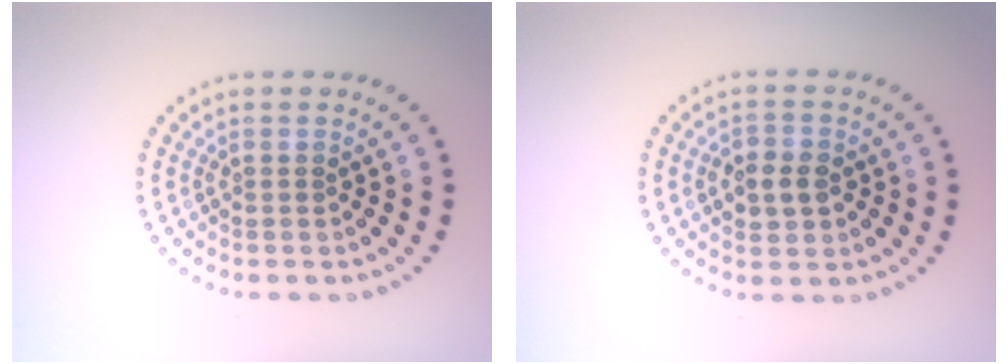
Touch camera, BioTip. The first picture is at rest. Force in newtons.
{"total": 2.8, "press": 2.8, "slide": 0.3}